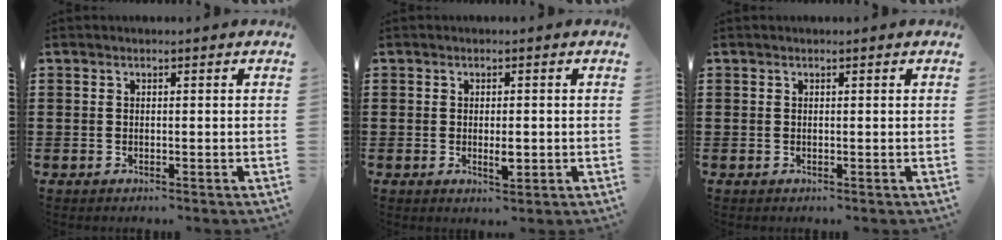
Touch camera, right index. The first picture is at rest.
{"total": 2.3, "force": [-0.3, 0.8, 2.2], "torque": [-0.039, 0.000, -0.005]}
{"total": 0.0}